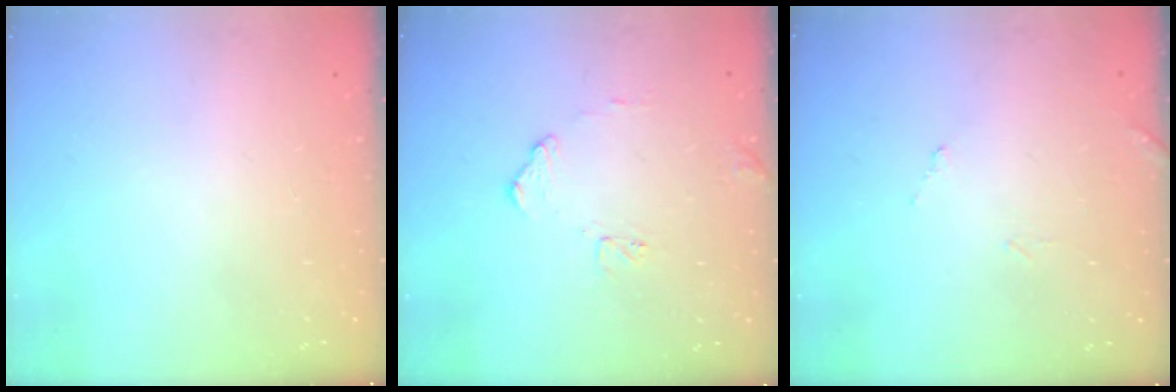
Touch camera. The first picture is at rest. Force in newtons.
{"total": 9.7, "press": 9.7, "slide": 0.4}
{"total": 7.9, "press": 7.9, "slide": 0.4}